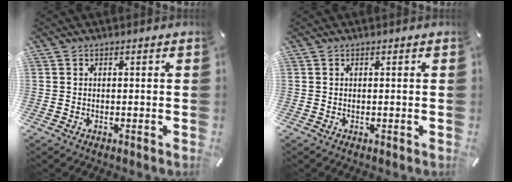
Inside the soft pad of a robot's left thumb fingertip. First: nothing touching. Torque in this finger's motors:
{"motor_torque": [-0.01, 0.00, -0.16, 0.21, 0.00]}